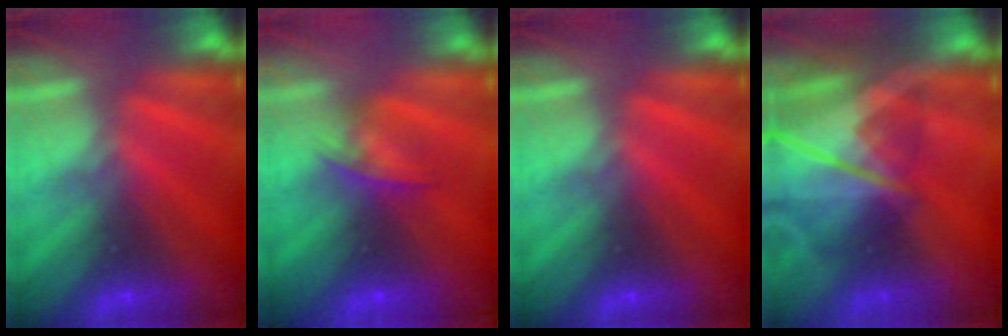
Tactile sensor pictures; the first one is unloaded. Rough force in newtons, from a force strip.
{"total": 6.4}
{"total": 0.0}
{"total": 7.6}